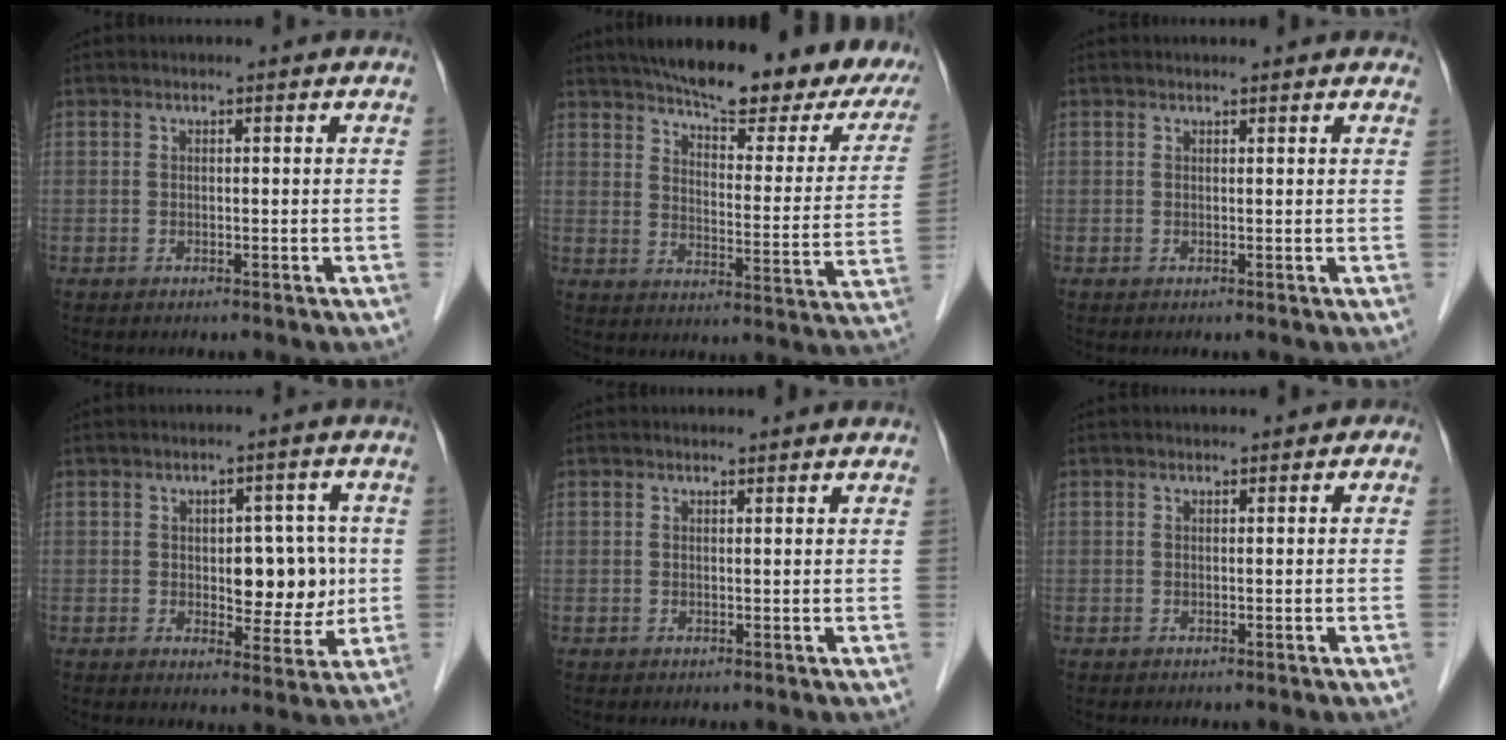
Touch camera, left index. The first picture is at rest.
{"total": 24.4, "force": [19.6, 5.3, 13.6], "torque": [-0.184, -0.017, 0.239]}
{"total": 2.8, "force": [2.6, 1.0, 0.7], "torque": [-0.009, 0.015, 0.020]}
{"total": 6.7, "force": [0.1, 3.9, 5.5], "torque": [-0.065, 0.012, 0.010]}
{"total": 1.9, "force": [1.8, 0.4, 0.2], "torque": [-0.015, 0.010, 0.019]}
{"total": 0.6, "force": [0.2, 0.5, 0.2], "torque": [0.002, 0.012, 0.000]}